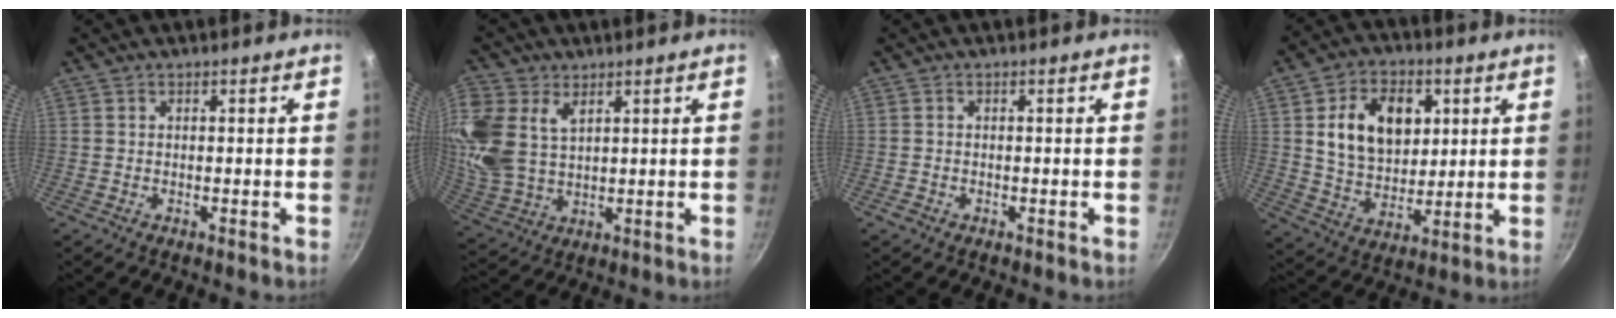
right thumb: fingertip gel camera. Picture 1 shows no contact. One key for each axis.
{"total": 14.7, "fx": 5.6, "fy": 9.9, "fz": 9.4, "tx": -0.217, "ty": -0.005, "tz": 0.123}
{"total": 1.0, "fx": -0.6, "fy": 0.7, "fz": 0.4, "tx": -0.011, "ty": 0.001, "tz": -0.011}
{"total": 15.2, "fx": 3.9, "fy": 10.8, "fz": 9.9, "tx": -0.132, "ty": -0.011, "tz": 0.069}